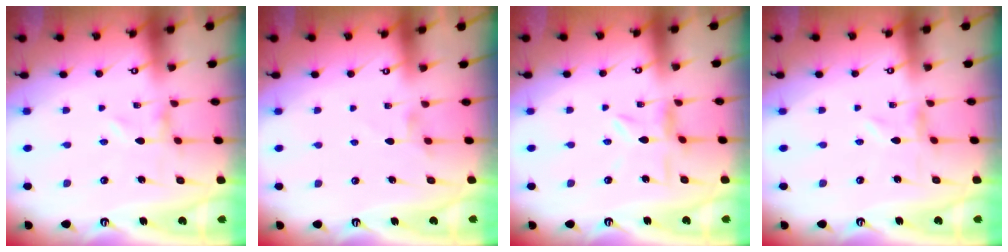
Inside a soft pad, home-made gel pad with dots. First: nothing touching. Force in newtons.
{"total": 2.3, "press": 2.3, "slide": 0.4}
{"total": 5.2, "press": 5.1, "slide": 0.6}
{"total": 0.0}